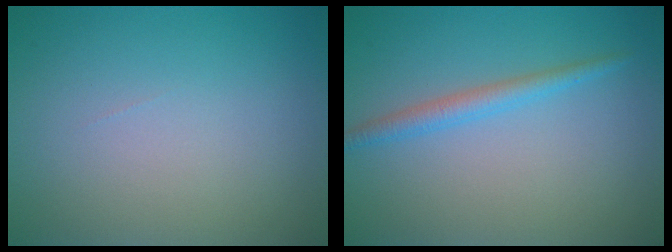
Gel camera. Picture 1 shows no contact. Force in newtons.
{"total": 2.0, "press": 2.0, "slide": 0.1}